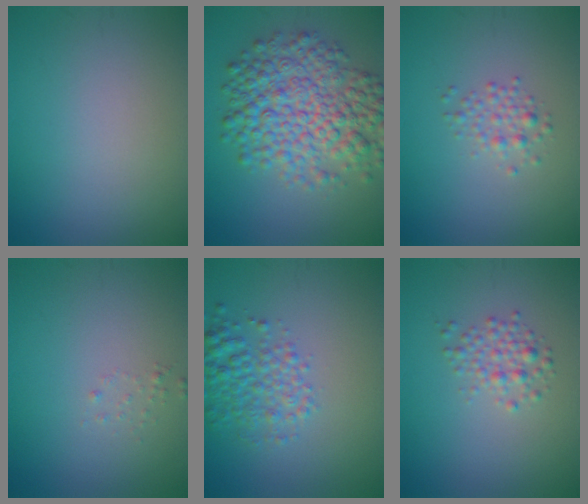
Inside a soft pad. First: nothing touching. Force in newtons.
{"total": 8.5, "press": 8.5, "slide": 0.1}
{"total": 1.7, "press": 1.7, "slide": 0.1}
{"total": 0.6, "press": 0.6, "slide": 0.1}
{"total": 3.7, "press": 3.7, "slide": 0.1}
{"total": 2.1, "press": 2.1, "slide": 0.1}